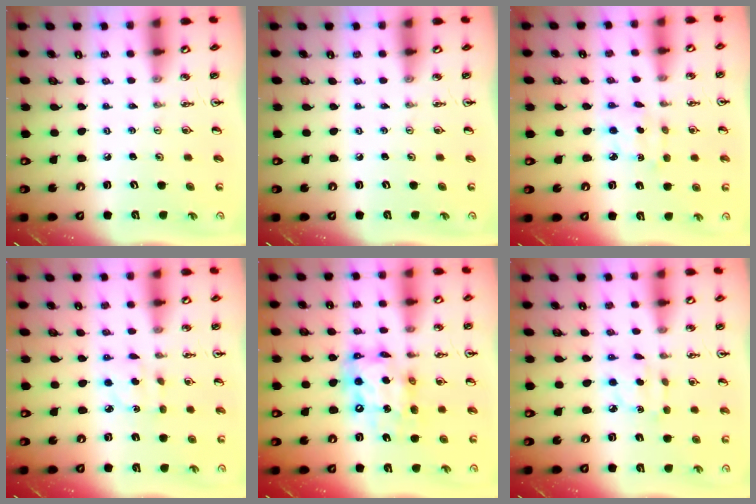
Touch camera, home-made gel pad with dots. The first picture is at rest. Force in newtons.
{"total": 0.0}
{"total": 2.8, "press": 2.8, "slide": 0.4}
{"total": 2.3, "press": 2.3, "slide": 0.2}
{"total": 13.2, "press": 13.2, "slide": 1.5}
{"total": 3.1, "press": 3.1, "slide": 0.2}